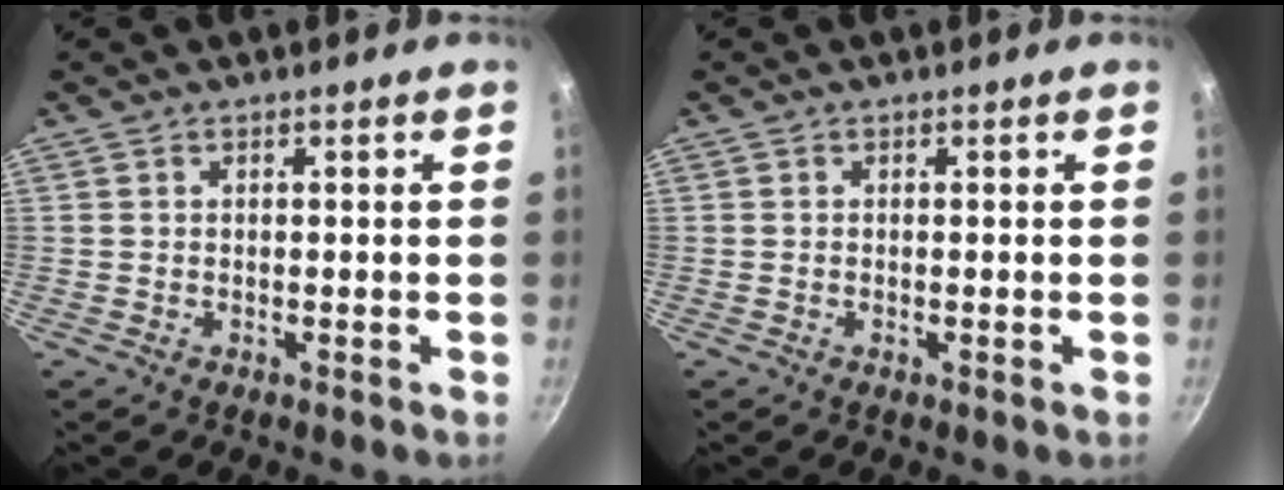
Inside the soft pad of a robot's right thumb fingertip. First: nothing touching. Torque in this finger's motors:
{"motor_torque": [-0.38, -0.21, -0.32, -0.02, -0.02]}